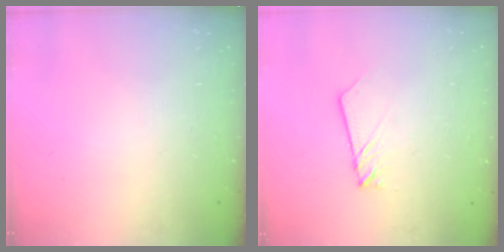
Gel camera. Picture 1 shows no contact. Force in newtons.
{"total": 2.4, "press": 2.4, "slide": 0.1}